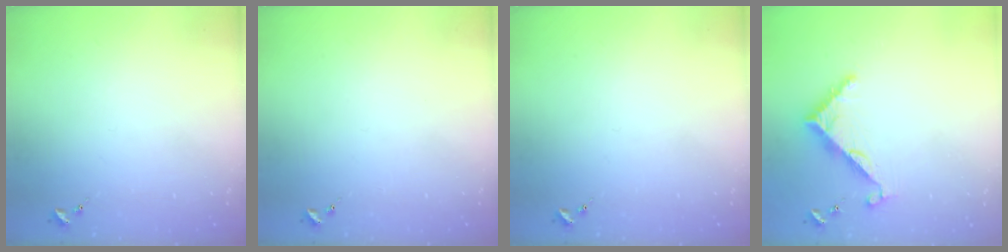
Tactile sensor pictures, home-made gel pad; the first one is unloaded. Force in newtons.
{"total": 0.0}
{"total": 0.0}
{"total": 7.8, "press": 7.8, "slide": 0.1}